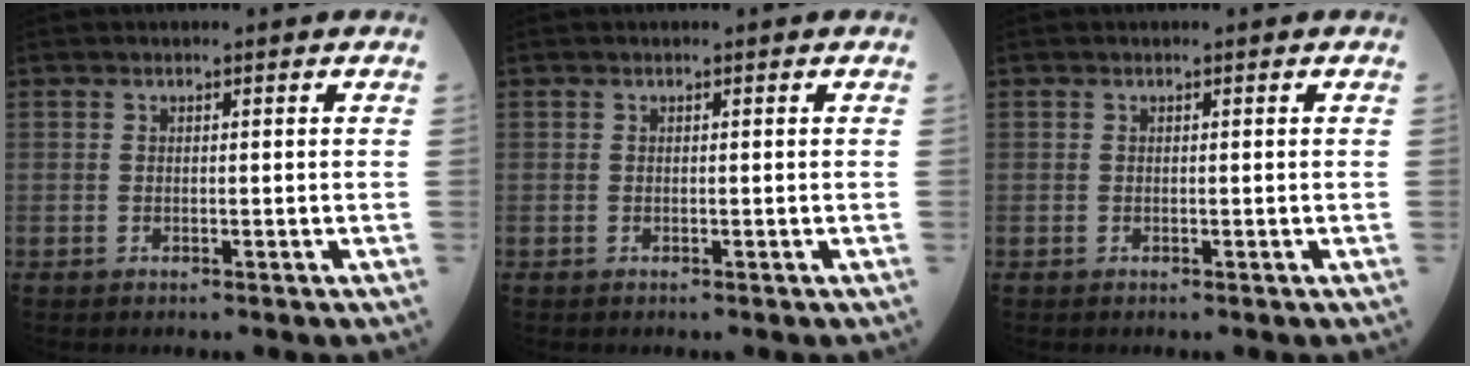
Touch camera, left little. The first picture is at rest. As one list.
[{"total": 0.0}, {"total": 0.0}]